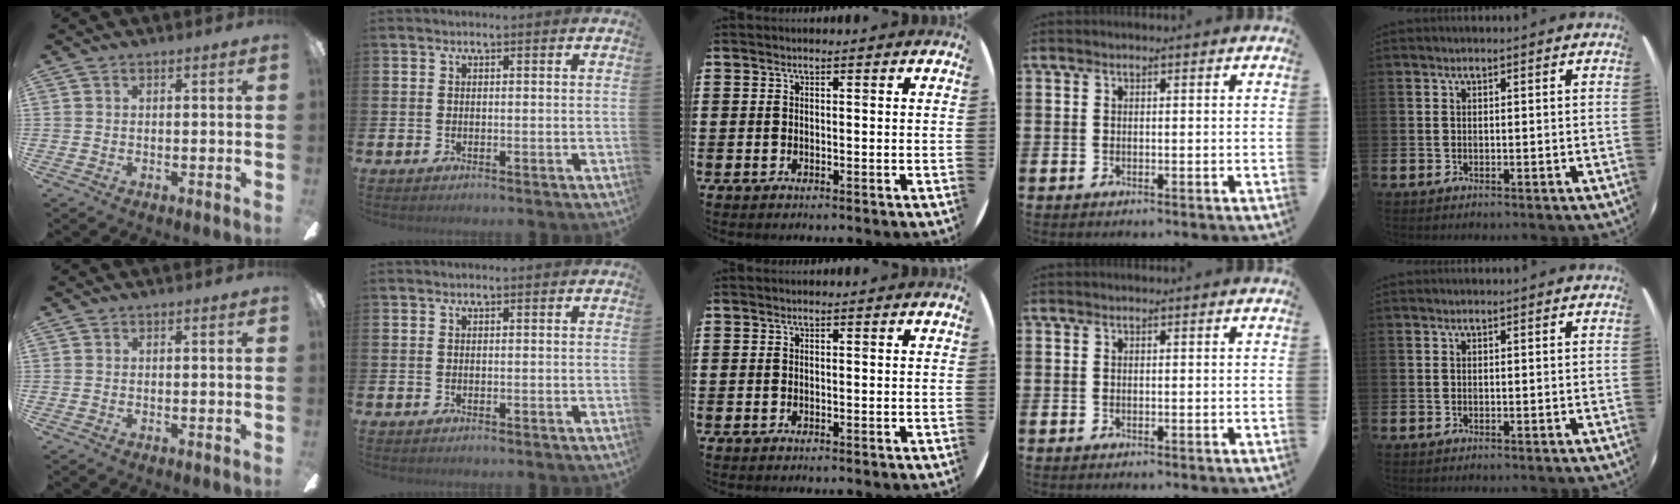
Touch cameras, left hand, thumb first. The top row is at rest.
{}